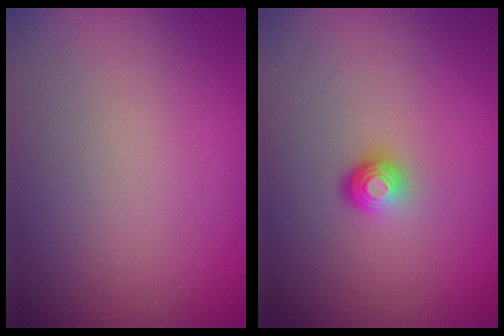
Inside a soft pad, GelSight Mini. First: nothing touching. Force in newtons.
{"total": 1.9, "press": 1.3, "slide": 1.4}